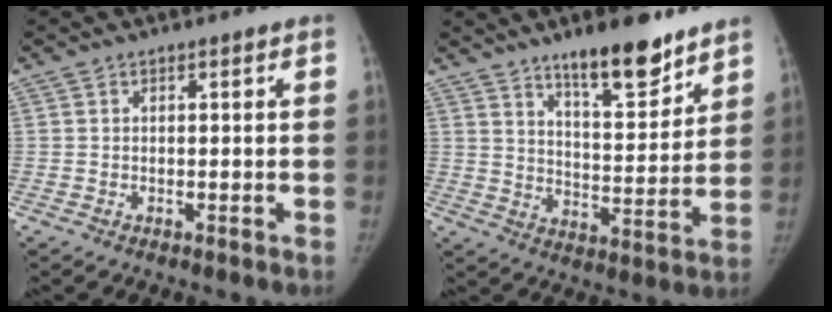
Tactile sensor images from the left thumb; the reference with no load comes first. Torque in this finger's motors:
{"motor_torque": [0.63, -0.40, 1.06, -0.99, 0.06]}